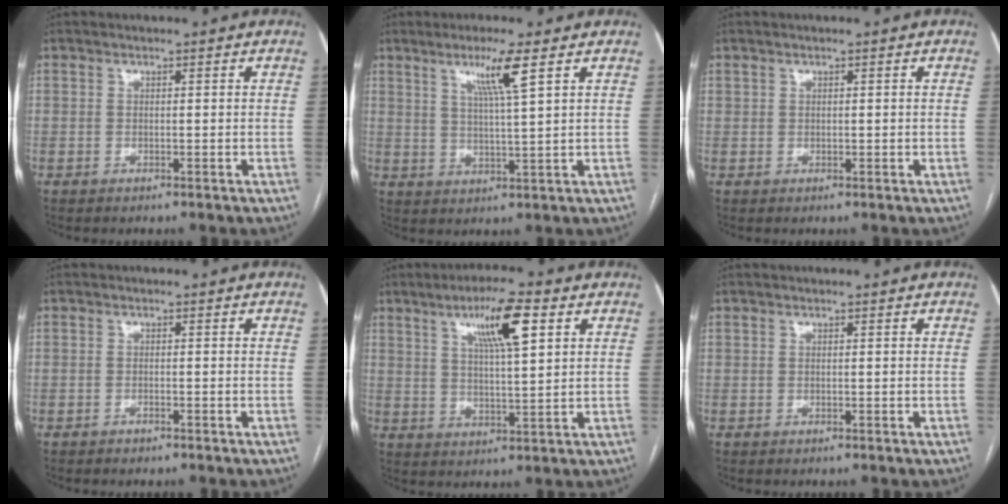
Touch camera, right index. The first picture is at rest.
{"total": 6.4, "force": [3.4, -0.8, 5.4], "torque": [-0.102, -0.008, 0.062]}
{"total": 0.7, "force": [0.4, 0.6, 0.2], "torque": [0.003, 0.005, 0.008]}
{"total": 0.7, "force": [-0.7, 0.2, 0.3], "torque": [-0.010, -0.001, -0.010]}
{"total": 9.5, "force": [4.4, 1.1, 8.3], "torque": [-0.145, 0.008, 0.073]}
{"total": 0.0}